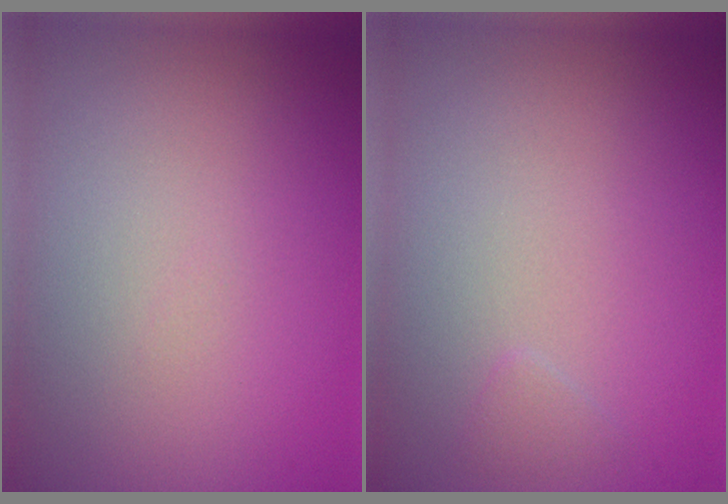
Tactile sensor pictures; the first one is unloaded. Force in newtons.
{"total": 0.6, "press": 0.6, "slide": 0.0}